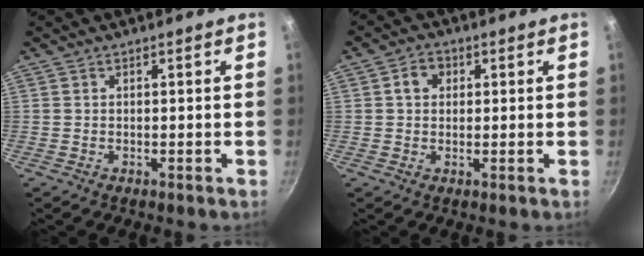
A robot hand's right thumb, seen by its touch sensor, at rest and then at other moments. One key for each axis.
{"total": 3.8, "fx": 0.9, "fy": 3.2, "fz": 2.0, "tx": -0.014, "ty": 0.007, "tz": 0.010}